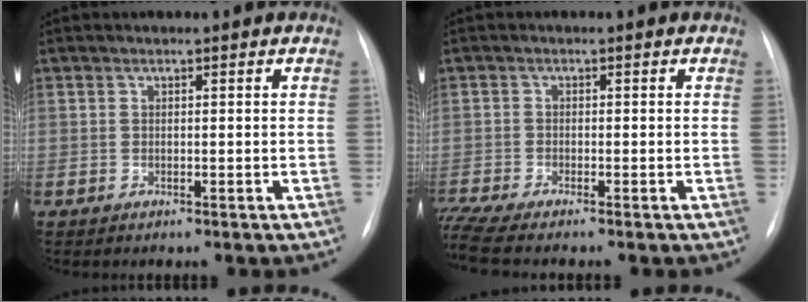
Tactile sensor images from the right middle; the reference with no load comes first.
{"total": 5.5, "force": [-4.8, -0.6, 2.6], "torque": [-0.064, -0.010, -0.089]}